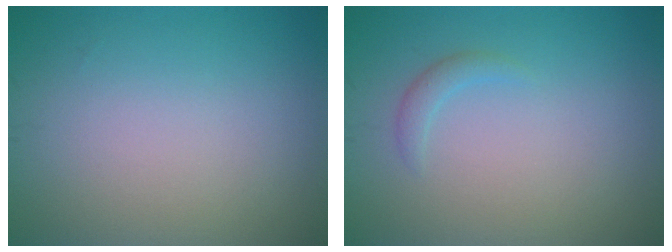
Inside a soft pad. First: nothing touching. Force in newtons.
{"total": 1.1, "press": 1.1, "slide": 0.1}